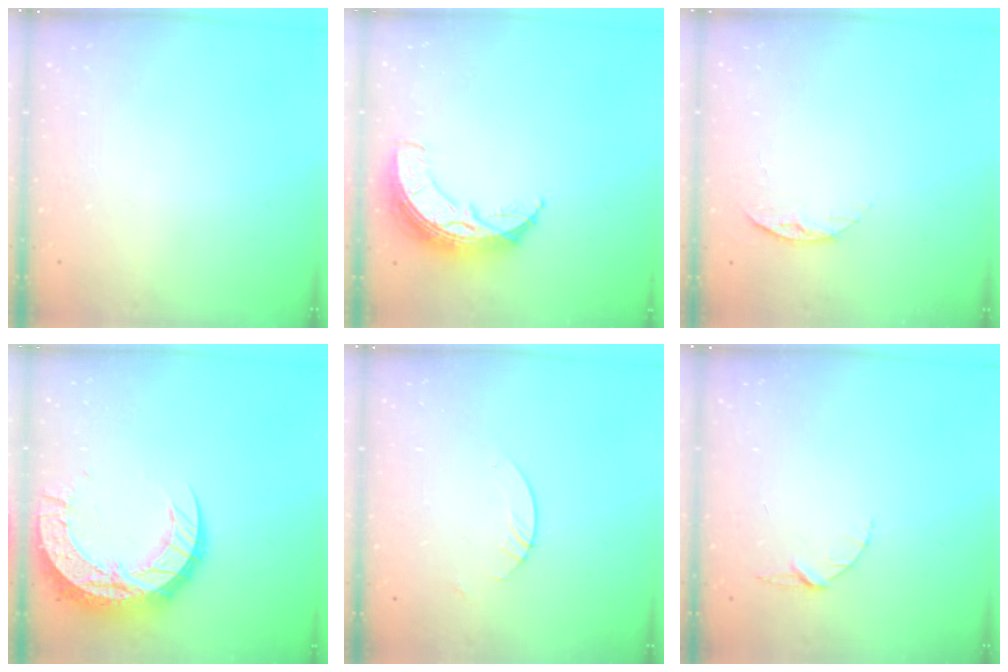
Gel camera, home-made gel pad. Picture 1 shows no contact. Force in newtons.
{"total": 10.9, "press": 10.9, "slide": 0.7}
{"total": 6.2, "press": 6.1, "slide": 0.7}
{"total": 17.5, "press": 17.4, "slide": 1.4}
{"total": 3.0, "press": 2.9, "slide": 0.3}
{"total": 3.4, "press": 3.3, "slide": 0.4}